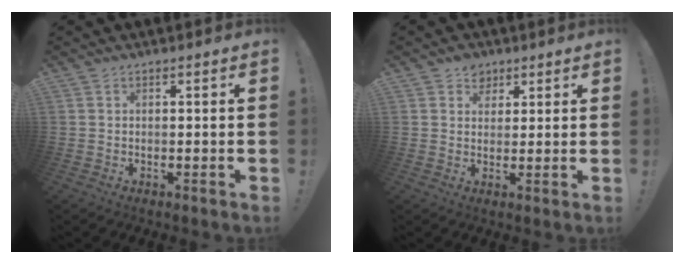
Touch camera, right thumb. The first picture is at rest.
{"total": 4.7, "force": [2.9, 3.6, 0.6], "torque": [0.002, -0.020, 0.054]}